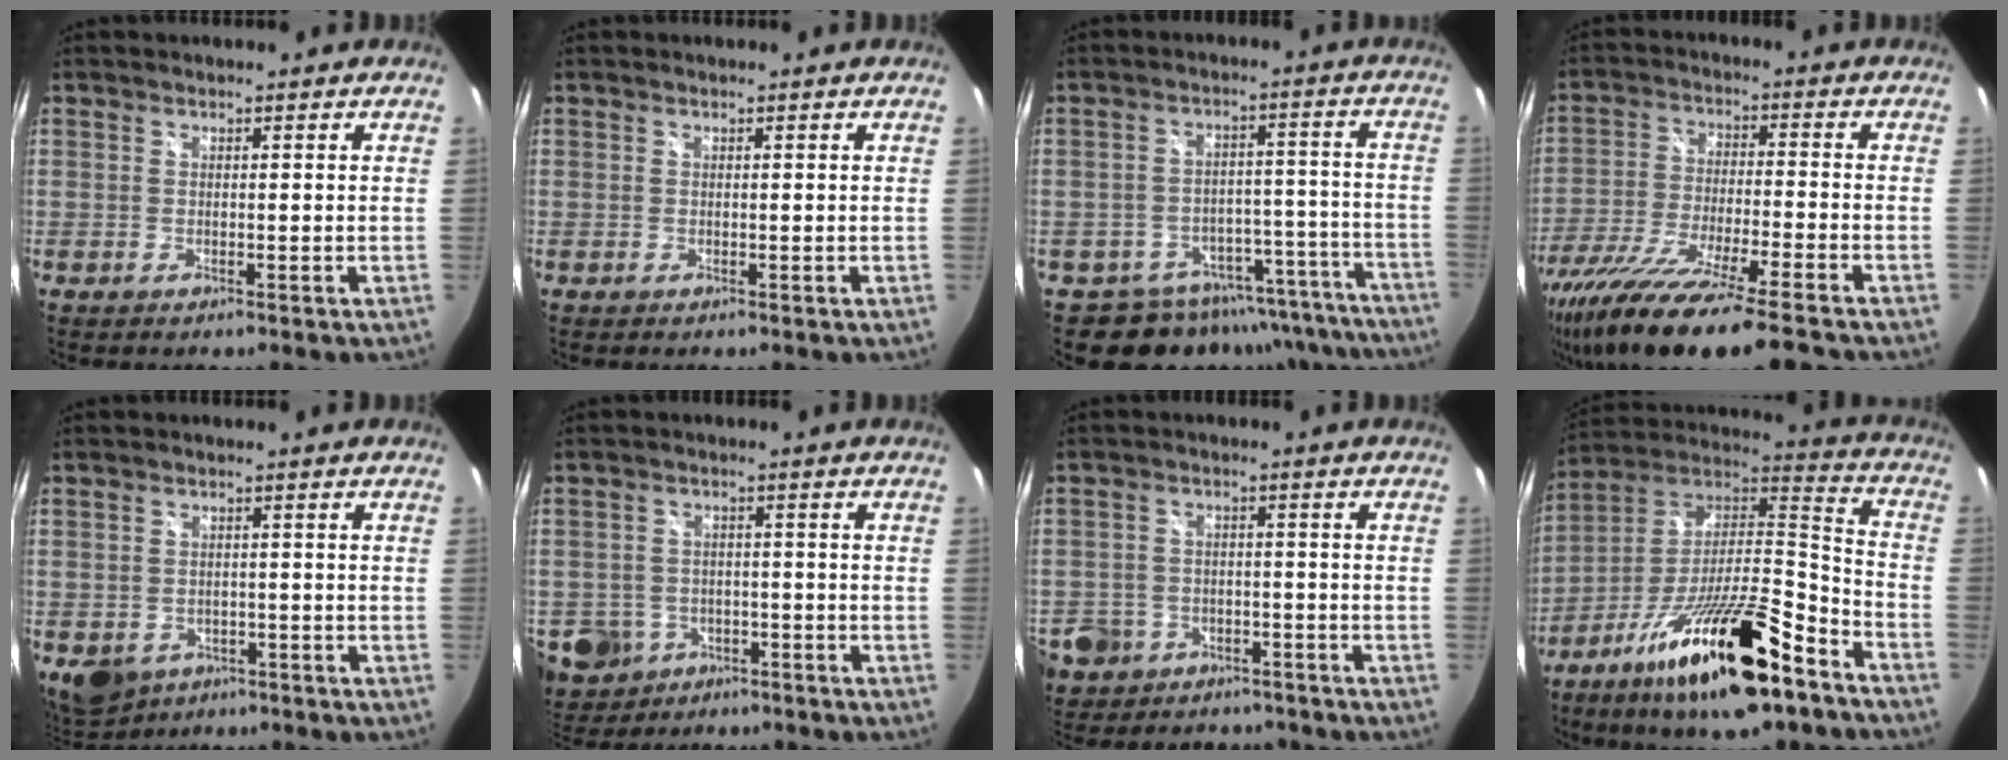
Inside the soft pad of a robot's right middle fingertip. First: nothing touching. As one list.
[{"total": 0.0}, {"total": 18.5, "force": [-16.1, 8.2, 3.7], "torque": [-0.058, 0.048, -0.194]}, {"total": 20.8, "force": [-16.7, 1.2, 12.4], "torque": [-0.241, -0.062, -0.289]}, {"total": 8.1, "force": [-4.1, 5.9, 3.7], "torque": [-0.080, -0.021, -0.051]}, {"total": 10.5, "force": [-4.8, 8.6, 3.6], "torque": [-0.111, 0.001, -0.060]}, {"total": 13.3, "force": [-7.5, 9.9, 4.6], "torque": [-0.137, 0.017, -0.097]}, {"total": 24.9, "force": [-15.1, 6.6, 18.6], "torque": [-0.323, -0.014, -0.256]}]